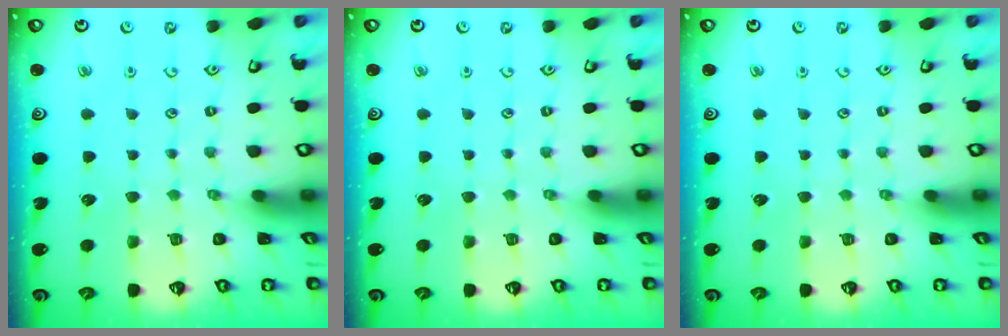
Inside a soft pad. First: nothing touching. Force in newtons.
{"total": 0.0}
{"total": 0.0}